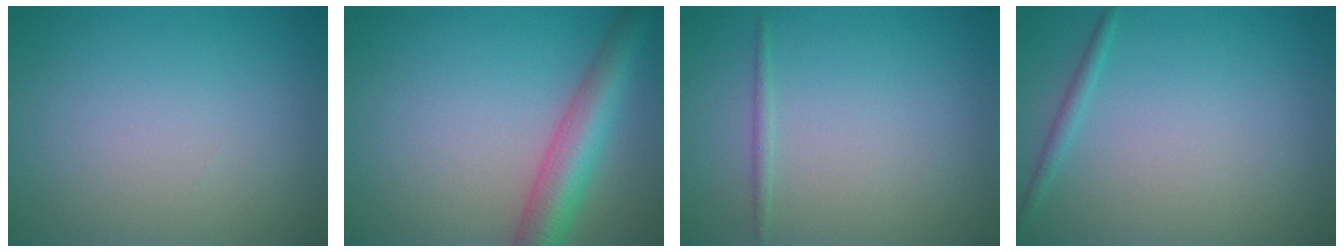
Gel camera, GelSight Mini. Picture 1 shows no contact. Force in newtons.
{"total": 5.3, "press": 5.3, "slide": 0.2}
{"total": 0.7, "press": 0.7, "slide": 0.0}
{"total": 1.0, "press": 1.0, "slide": 0.1}